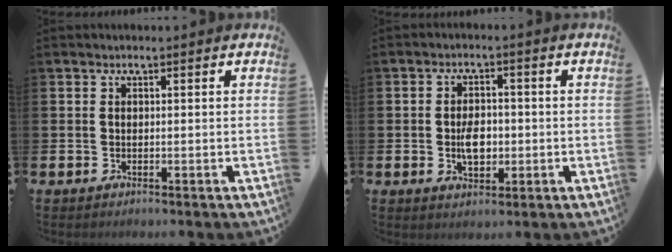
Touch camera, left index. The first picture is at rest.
{"total": 4.2, "force": [-0.4, 2.5, 3.3], "torque": [-0.049, 0.000, -0.011]}